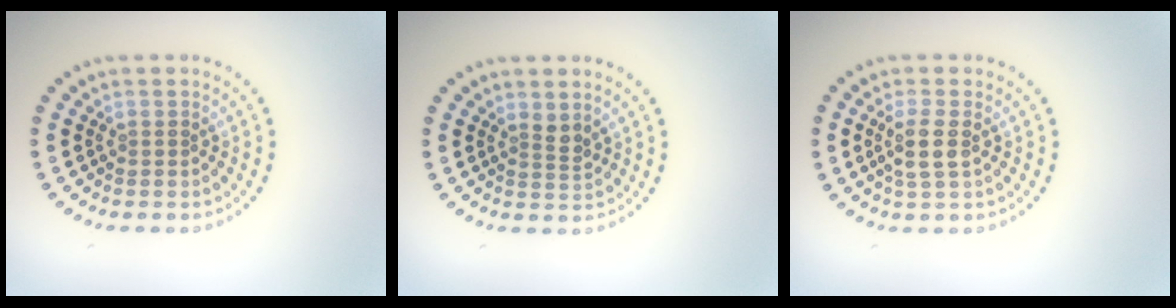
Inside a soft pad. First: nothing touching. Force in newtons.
{"total": 1.2, "press": 0.9, "slide": 0.8}
{"total": 2.4, "press": 2.1, "slide": 1.1}